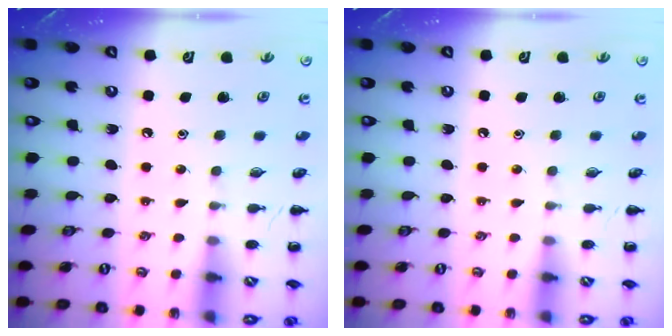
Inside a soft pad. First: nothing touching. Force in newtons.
{"total": 0.0}